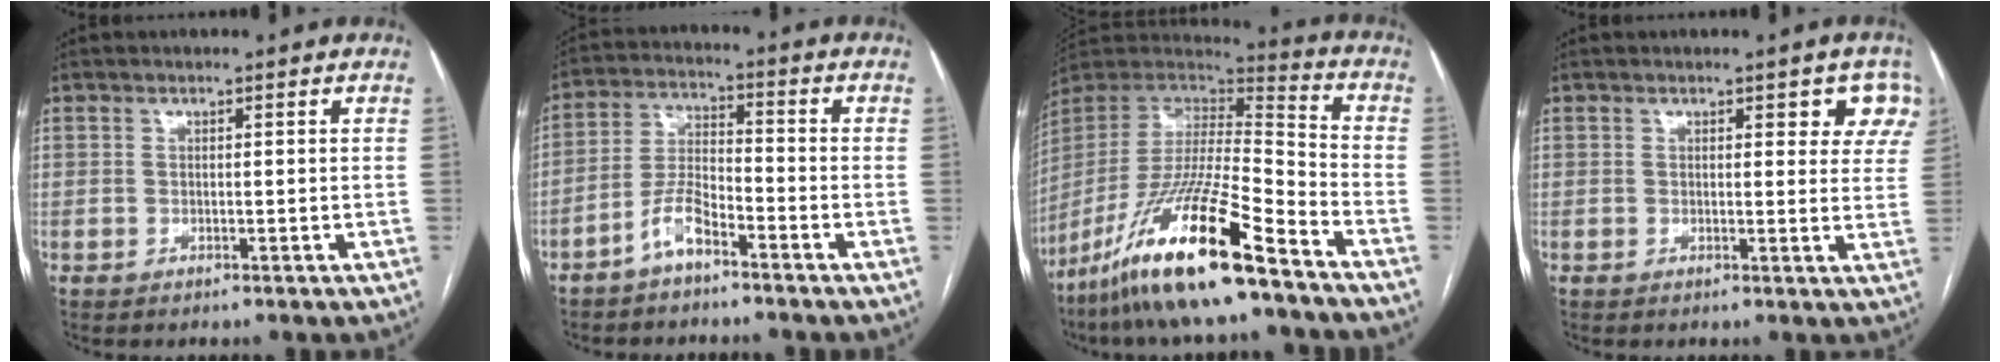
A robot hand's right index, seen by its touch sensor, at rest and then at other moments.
{"total": 5.9, "force": [-4.2, 1.5, 4.0], "torque": [-0.092, 0.007, -0.085]}
{"total": 22.4, "force": [-15.4, 1.5, 16.2], "torque": [-0.332, -0.040, -0.288]}
{"total": 5.9, "force": [3.5, 2.7, 3.9], "torque": [-0.023, -0.001, 0.025]}